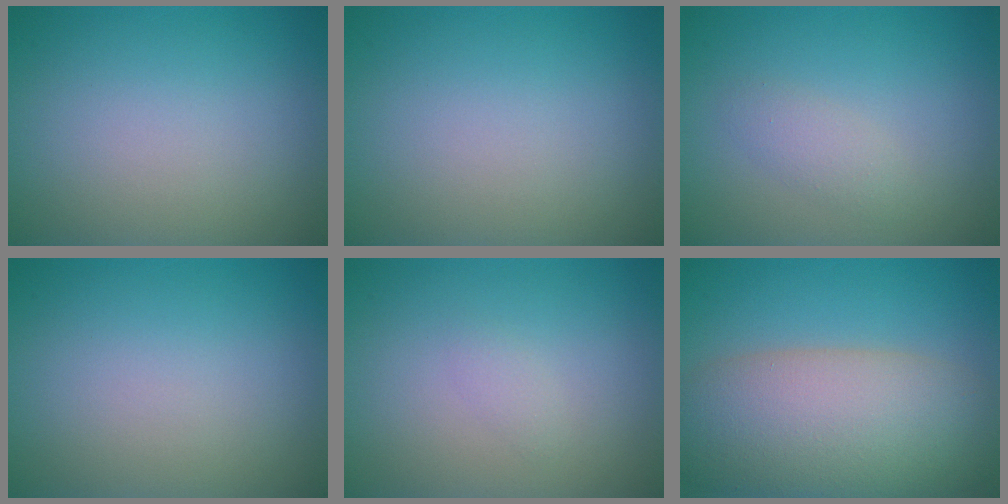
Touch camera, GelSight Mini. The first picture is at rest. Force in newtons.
{"total": 0.0}
{"total": 1.5, "press": 1.5, "slide": 0.0}
{"total": 0.0}
{"total": 0.8, "press": 0.8, "slide": 0.0}
{"total": 10.2, "press": 10.1, "slide": 0.9}